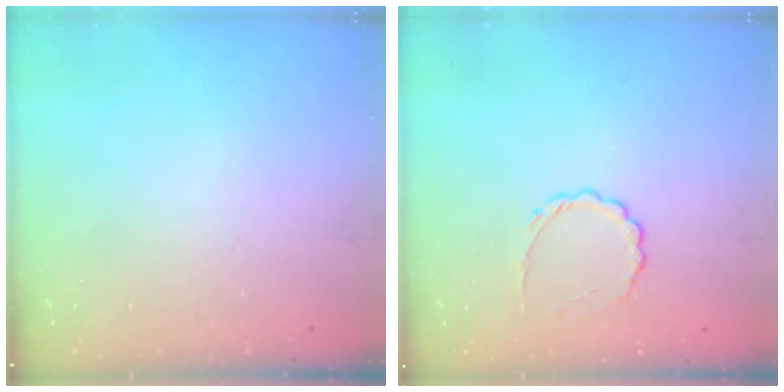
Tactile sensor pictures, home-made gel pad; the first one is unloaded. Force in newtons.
{"total": 4.9, "press": 4.7, "slide": 1.3}